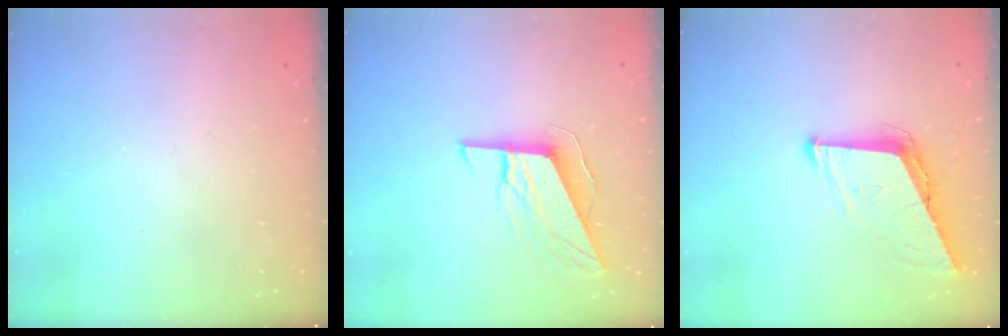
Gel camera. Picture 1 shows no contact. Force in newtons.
{"total": 10.1, "press": 10.0, "slide": 1.6}
{"total": 7.8, "press": 7.8, "slide": 0.9}